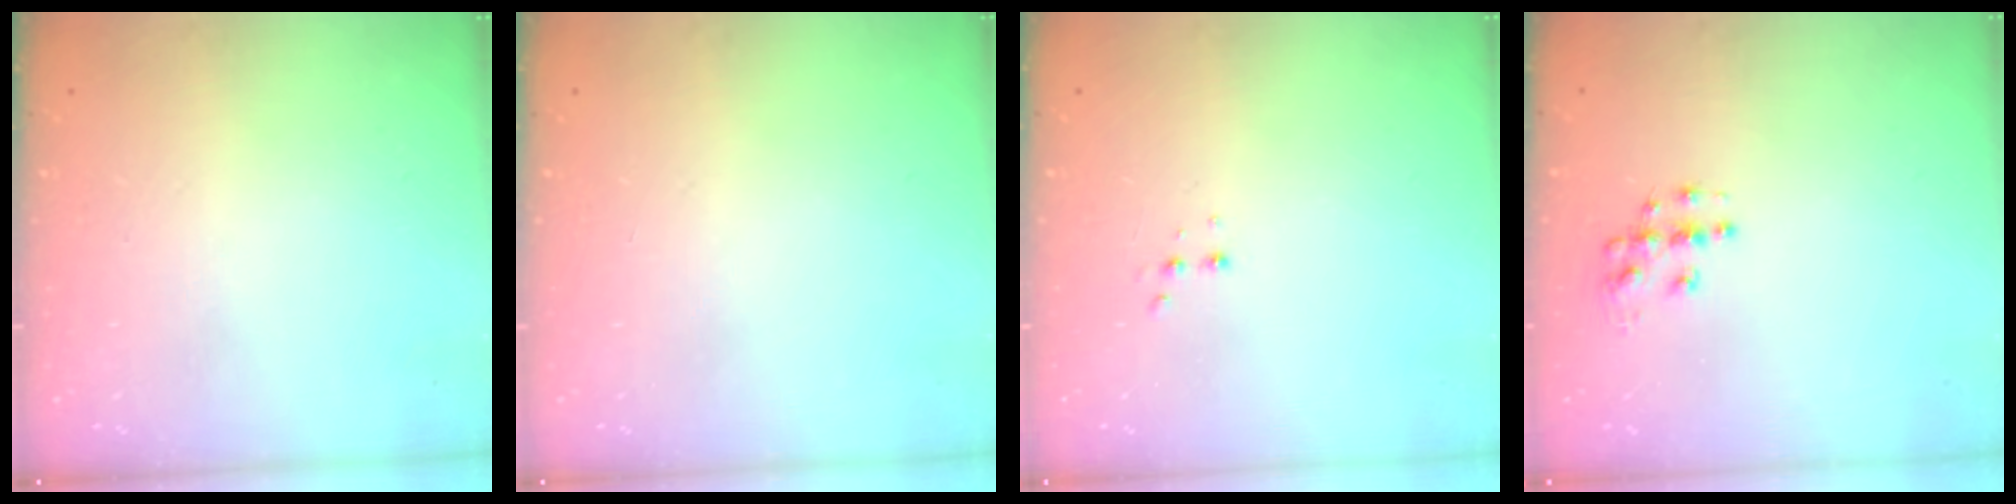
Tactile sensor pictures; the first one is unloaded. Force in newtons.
{"total": 0.0}
{"total": 2.9, "press": 2.7, "slide": 1.0}
{"total": 4.8, "press": 4.8, "slide": 0.3}